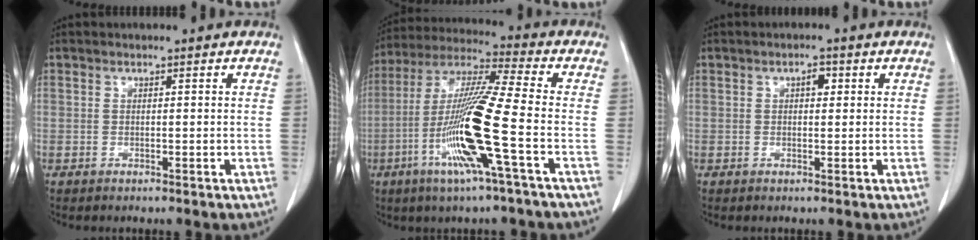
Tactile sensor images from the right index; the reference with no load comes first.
{"total": 16.1, "force": [-4.9, -0.9, 15.3], "torque": [-0.309, -0.015, -0.104]}
{"total": 1.7, "force": [0.6, 0.9, 1.4], "torque": [-0.020, 0.005, 0.007]}